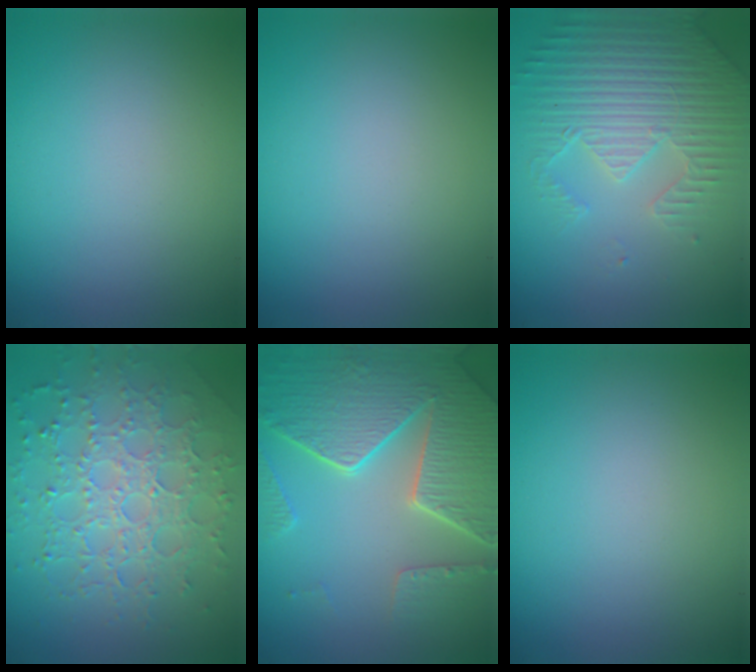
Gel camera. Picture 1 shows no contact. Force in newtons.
{"total": 0.0}
{"total": 4.7, "press": 4.4, "slide": 1.4}
{"total": 7.7, "press": 5.4, "slide": 5.4}
{"total": 8.3, "press": 6.1, "slide": 5.6}
{"total": 0.0}